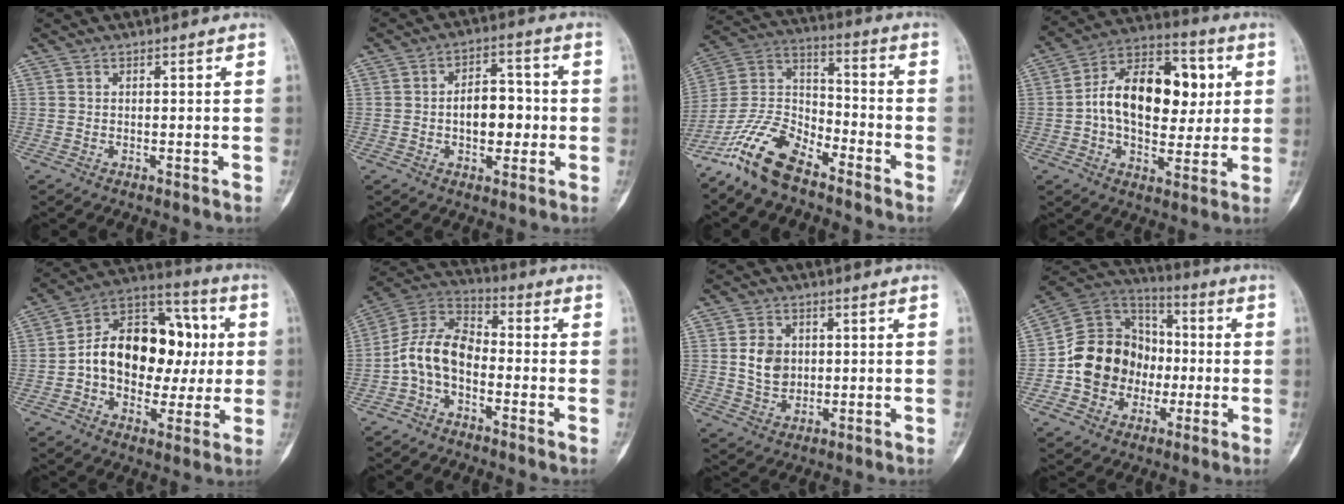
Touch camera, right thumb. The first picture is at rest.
{"total": 9.0, "force": [-0.8, 5.6, 7.0], "torque": [-0.075, 0.020, -0.016]}
{"total": 14.2, "force": [-10.4, 5.8, 7.8], "torque": [-0.148, 0.066, -0.208]}
{"total": 20.0, "force": [2.0, 12.4, 15.5], "torque": [-0.213, 0.023, 0.028]}
{"total": 21.4, "force": [0.8, 14.4, 15.7], "torque": [-0.203, 0.038, 0.012]}
{"total": 10.3, "force": [-2.8, 6.4, 7.6], "torque": [-0.138, 0.049, -0.070]}
{"total": 6.5, "force": [0.8, 5.2, 3.9], "torque": [-0.050, -0.007, 0.021]}
{"total": 16.7, "force": [-2.8, 14.4, 7.8], "torque": [-0.093, 0.046, -0.050]}